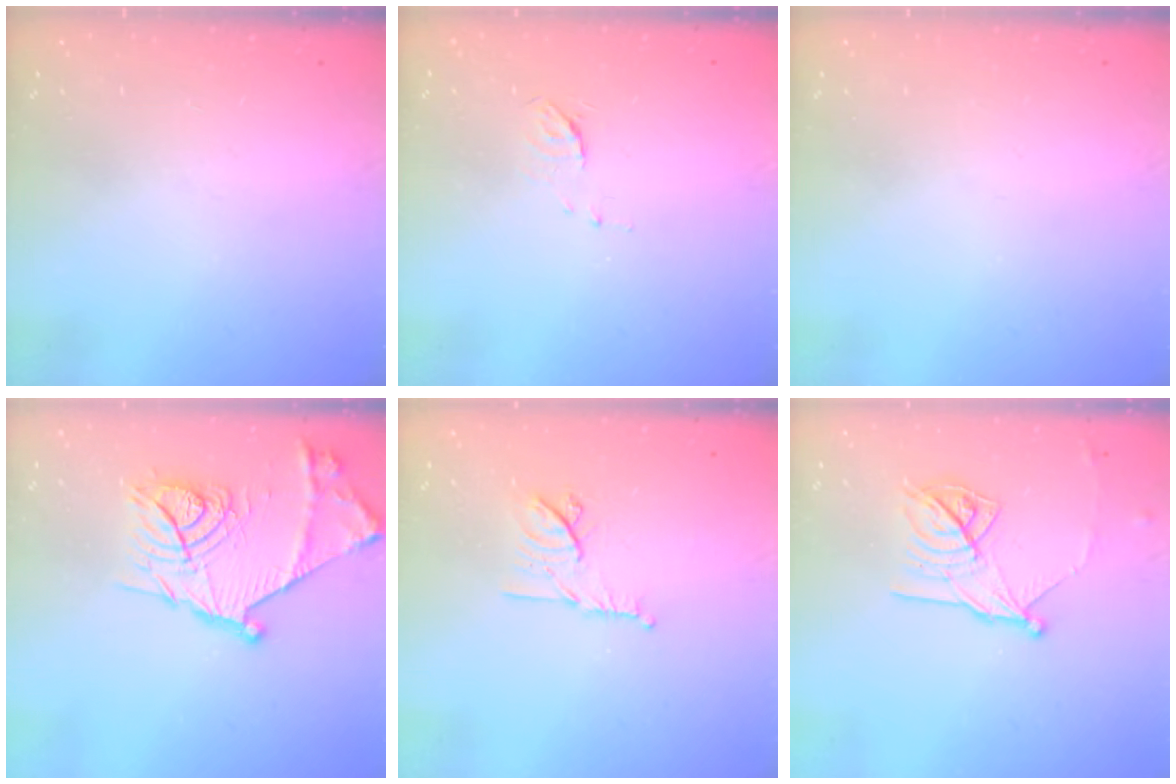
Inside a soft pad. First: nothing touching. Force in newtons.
{"total": 4.1, "press": 4.1, "slide": 0.2}
{"total": 0.0}
{"total": 19.7, "press": 19.7, "slide": 1.1}
{"total": 9.7, "press": 9.7, "slide": 0.6}
{"total": 12.9, "press": 12.9, "slide": 0.2}